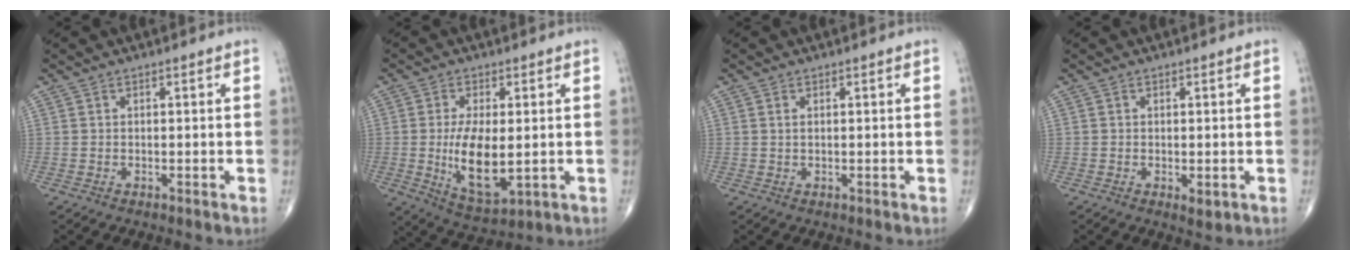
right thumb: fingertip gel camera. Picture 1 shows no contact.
{"total": 11.1, "force": [-0.7, 4.9, 10.0], "torque": [-0.175, -0.020, 0.001]}
{"total": 0.8, "force": [0.3, 0.3, 0.7], "torque": [-0.017, 0.005, 0.009]}
{"total": 1.8, "force": [-0.4, 0.9, 1.5], "torque": [-0.020, -0.005, -0.004]}